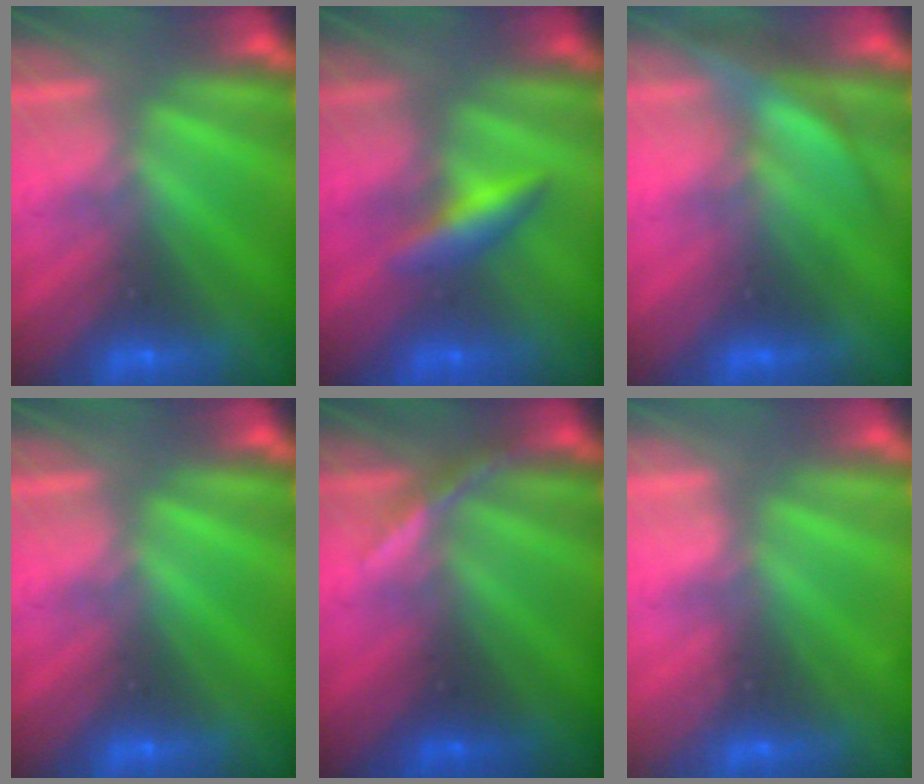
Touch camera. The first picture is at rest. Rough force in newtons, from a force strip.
{"total": 2.5}
{"total": 3.2}
{"total": 0.0}
{"total": 3.0}
{"total": 2.3}